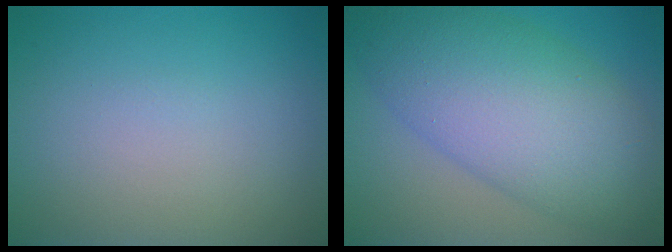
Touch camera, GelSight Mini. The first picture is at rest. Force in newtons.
{"total": 10.3, "press": 10.3, "slide": 0.1}